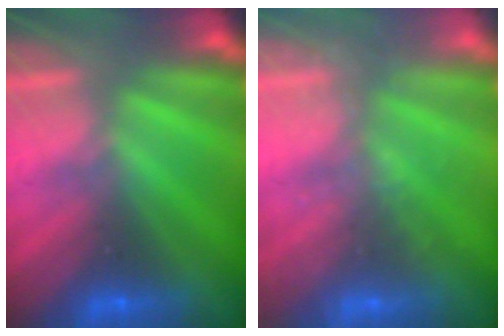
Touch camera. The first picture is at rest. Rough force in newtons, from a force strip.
{"total": 1.9}